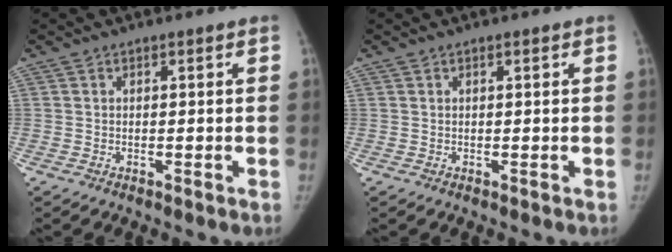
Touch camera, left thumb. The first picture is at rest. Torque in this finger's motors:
{"motor_torque": [-0.14, -0.16, 0.05, 0.15, -0.02]}